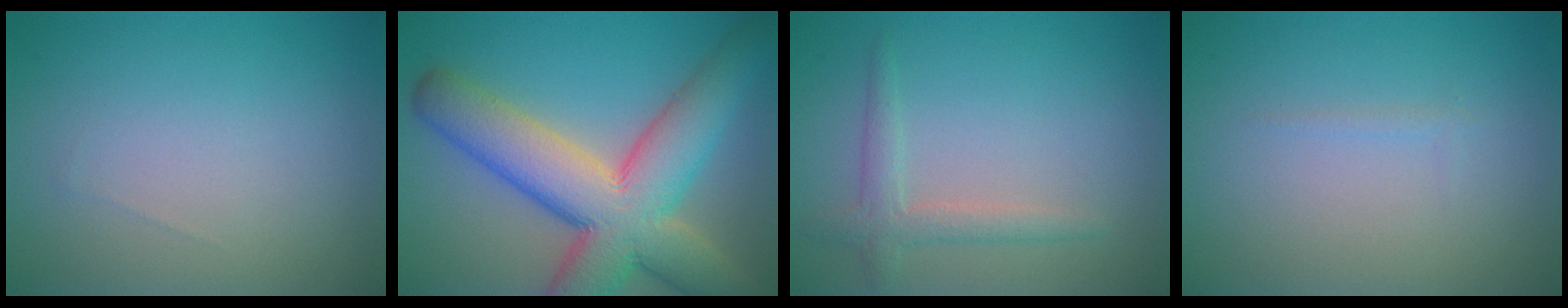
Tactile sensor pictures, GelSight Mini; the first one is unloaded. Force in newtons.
{"total": 12.0, "press": 11.9, "slide": 0.9}
{"total": 2.3, "press": 2.2, "slide": 0.1}
{"total": 0.6, "press": 0.5, "slide": 0.1}